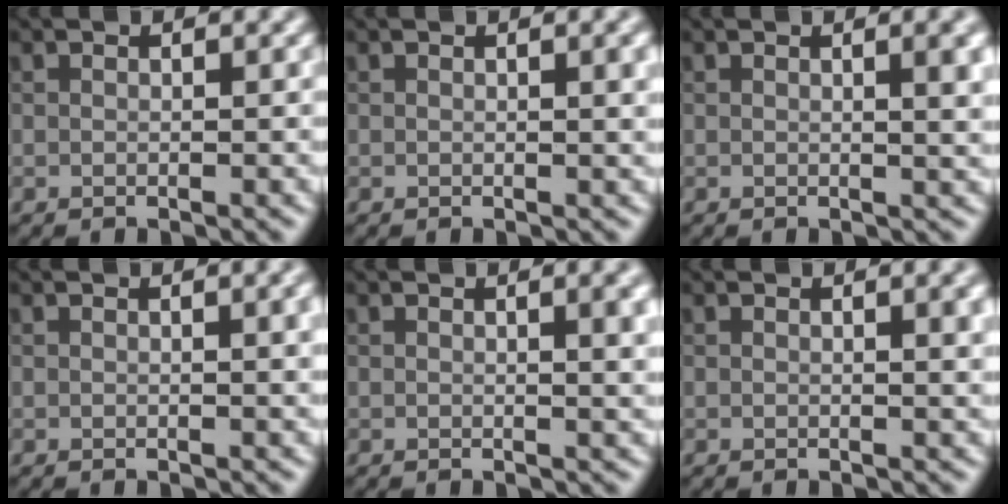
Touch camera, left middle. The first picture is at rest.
{"total": 2.2, "force": [0.6, 0.7, 2.0], "torque": [-0.019, 0.005, 0.006]}
{"total": 3.8, "force": [1.0, 1.2, 3.4], "torque": [-0.032, 0.008, 0.011]}
{"total": 2.6, "force": [0.7, 0.8, 2.4], "torque": [-0.023, 0.006, 0.007]}
{"total": 3.6, "force": [1.0, 1.2, 3.3], "torque": [-0.031, 0.007, 0.011]}
{"total": 2.8, "force": [0.9, 0.9, 2.4], "torque": [-0.021, 0.005, 0.010]}